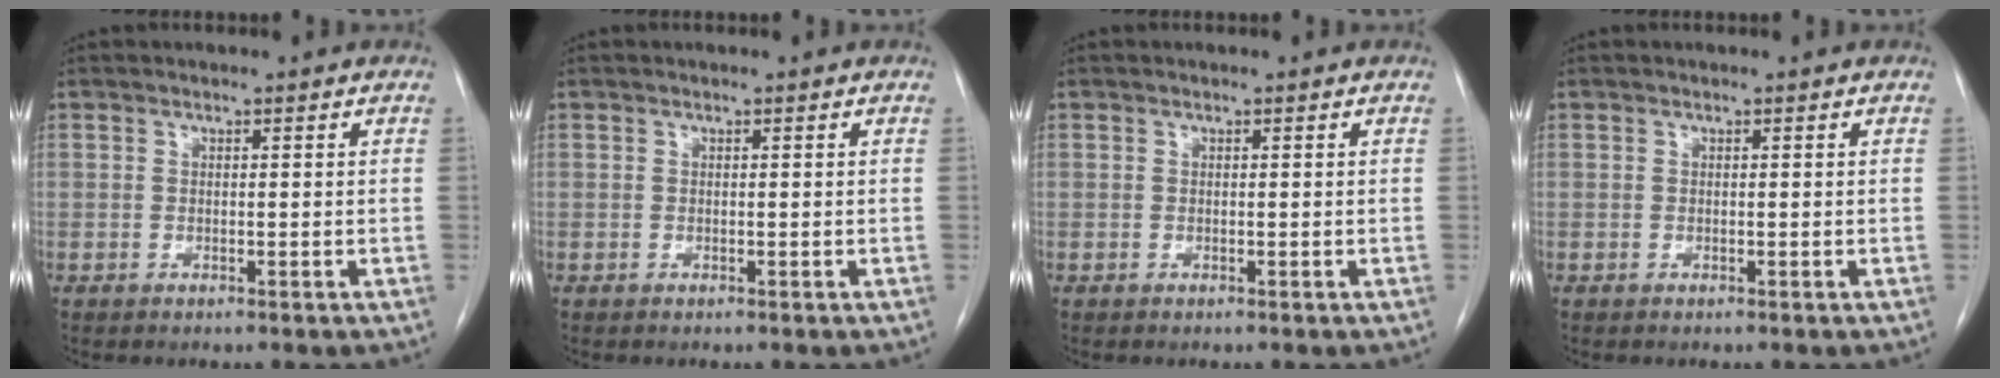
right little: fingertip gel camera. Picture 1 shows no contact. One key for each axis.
{"total": 0.0}
{"total": 0.0}
{"total": 0.0}